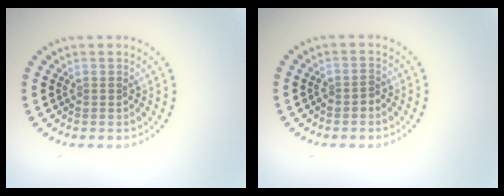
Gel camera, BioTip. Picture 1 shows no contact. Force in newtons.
{"total": 1.1, "press": 1.0, "slide": 0.4}